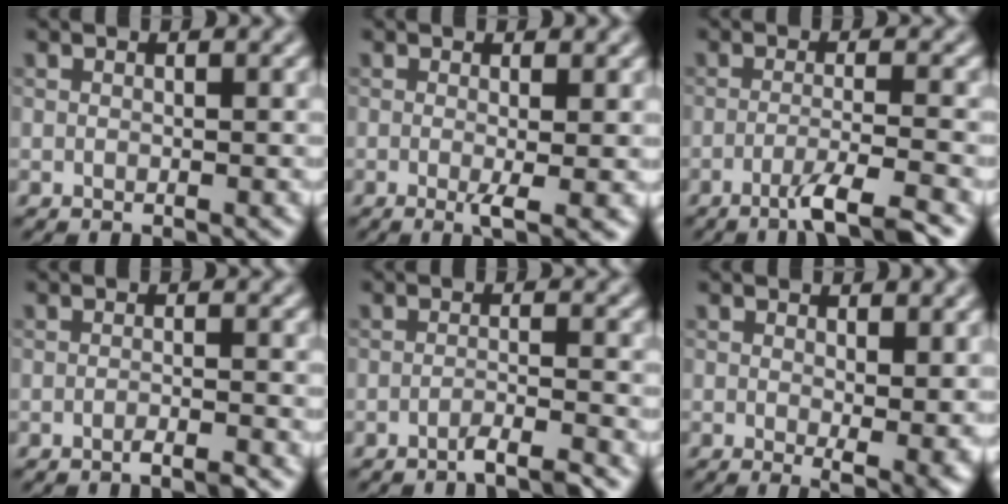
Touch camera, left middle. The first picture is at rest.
{"total": 2.6, "force": [-0.4, 0.4, 2.5], "torque": [-0.045, -0.011, -0.006]}
{"total": 4.2, "force": [-2.6, 0.5, 3.3], "torque": [-0.051, 0.003, -0.056]}
{"total": 1.5, "force": [-1.1, 0.1, 1.0], "torque": [-0.011, -0.001, -0.025]}
{"total": 2.6, "force": [-2.1, 0.2, 1.5], "torque": [-0.018, 0.001, -0.047]}
{"total": 3.5, "force": [0.5, 1.1, 3.3], "torque": [-0.042, -0.014, 0.012]}